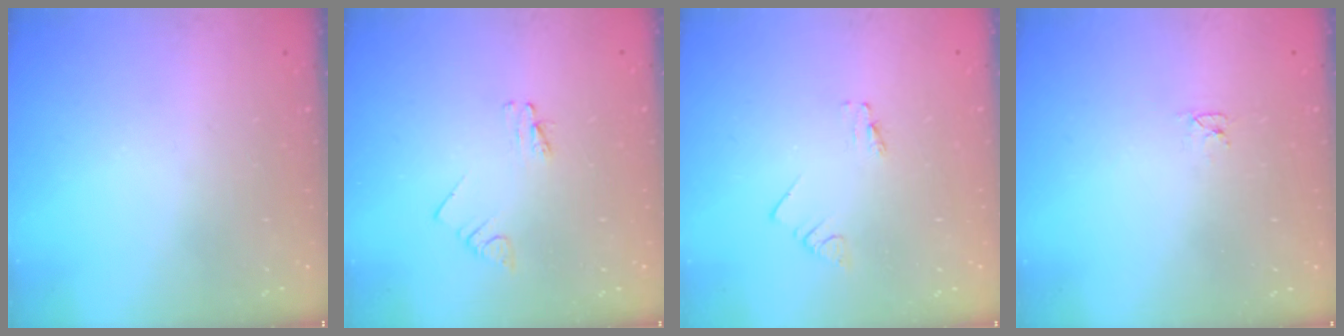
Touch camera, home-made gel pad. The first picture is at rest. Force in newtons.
{"total": 1.6, "press": 1.6, "slide": 0.2}
{"total": 0.0}
{"total": 2.6, "press": 2.6, "slide": 0.3}